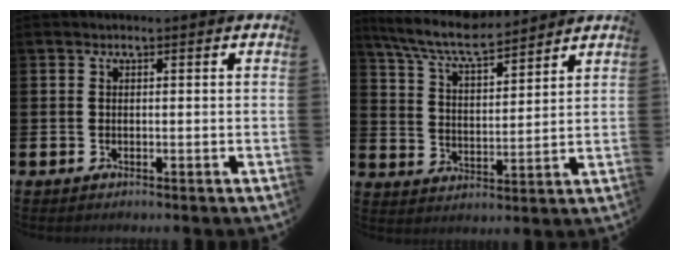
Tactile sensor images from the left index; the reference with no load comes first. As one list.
[{"total": 7.7, "force": [7.1, 1.0, 2.9], "torque": [-0.081, -0.039, 0.124]}]